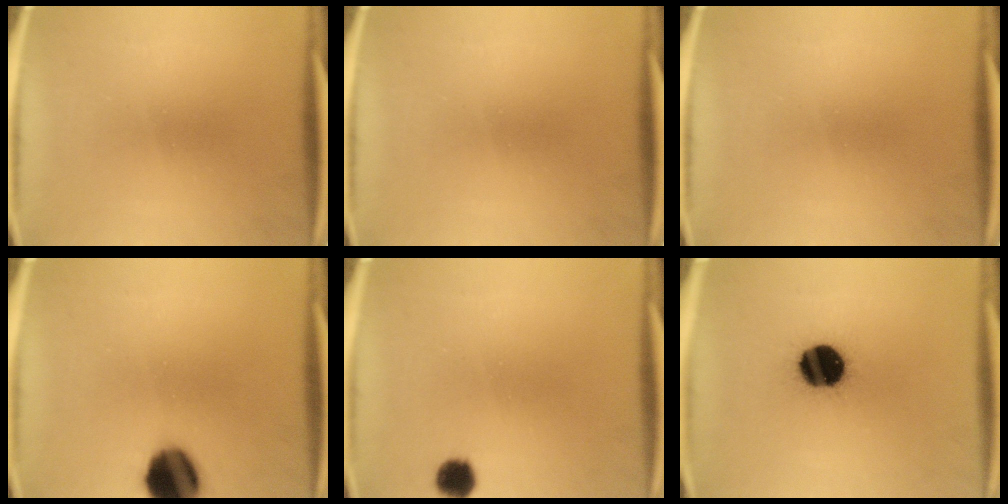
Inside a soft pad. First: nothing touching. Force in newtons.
{"total": 0.0}
{"total": 0.0}
{"total": 12.5}
{"total": 3.8}
{"total": 14.9}